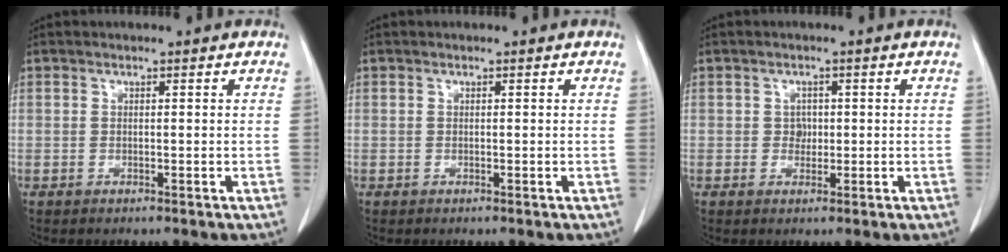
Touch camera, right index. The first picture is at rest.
{"total": 0.0}
{"total": 1.7, "force": [0.1, 1.4, 0.8], "torque": [-0.012, 0.003, 0.001]}